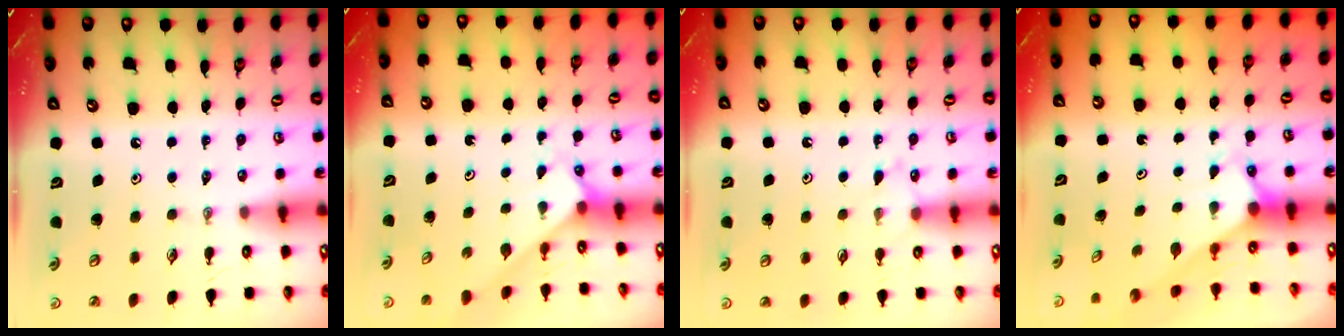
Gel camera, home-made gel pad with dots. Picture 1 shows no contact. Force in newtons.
{"total": 2.3, "press": 2.3, "slide": 0.2}
{"total": 5.8, "press": 5.7, "slide": 0.7}
{"total": 2.9, "press": 2.9, "slide": 0.0}